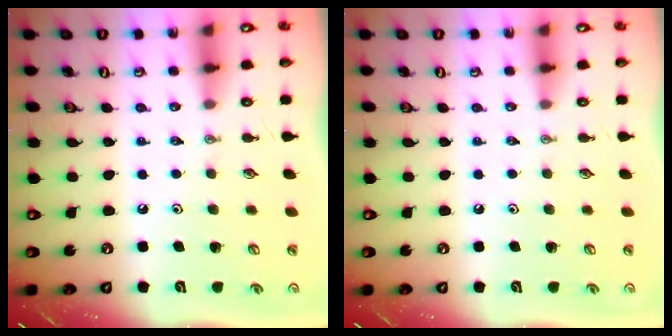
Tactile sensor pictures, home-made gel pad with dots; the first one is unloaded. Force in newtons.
{"total": 0.0}